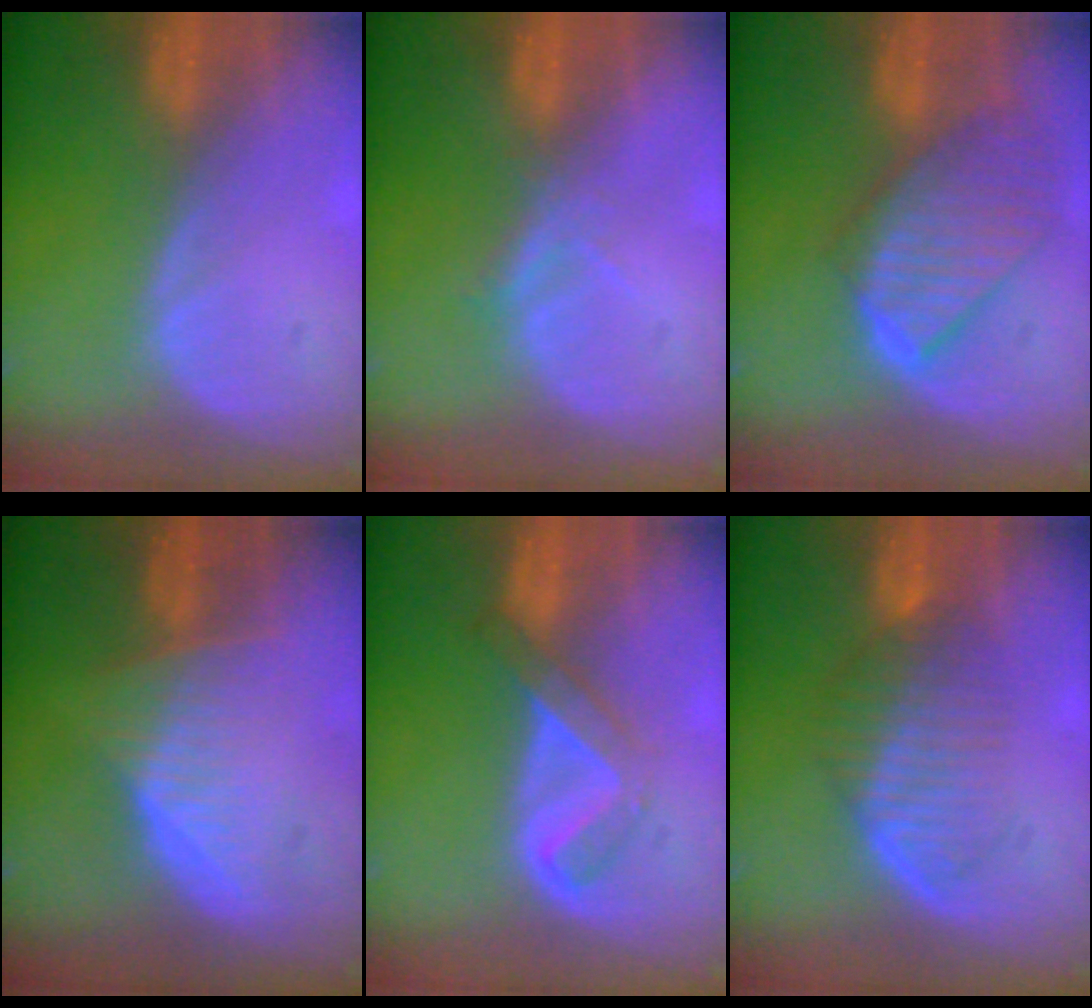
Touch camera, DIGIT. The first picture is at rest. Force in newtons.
{"total": 2.1, "press": 1.9, "slide": 0.9}
{"total": 9.7, "press": 8.5, "slide": 4.8}
{"total": 6.3, "press": 6.1, "slide": 1.6}
{"total": 5.3, "press": 4.6, "slide": 2.7}
{"total": 6.3, "press": 6.2, "slide": 1.1}